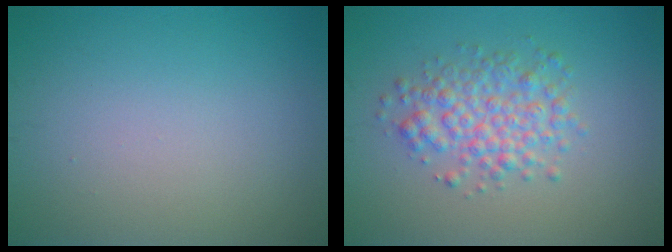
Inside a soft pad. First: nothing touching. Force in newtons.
{"total": 3.9, "press": 3.9, "slide": 0.1}